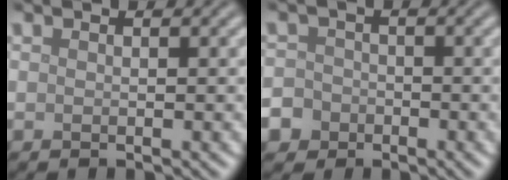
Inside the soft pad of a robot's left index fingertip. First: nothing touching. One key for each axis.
{"total": 5.4, "fx": -3.0, "fy": 4.4, "fz": 1.0, "tx": -0.014, "ty": -0.011, "tz": -0.068}